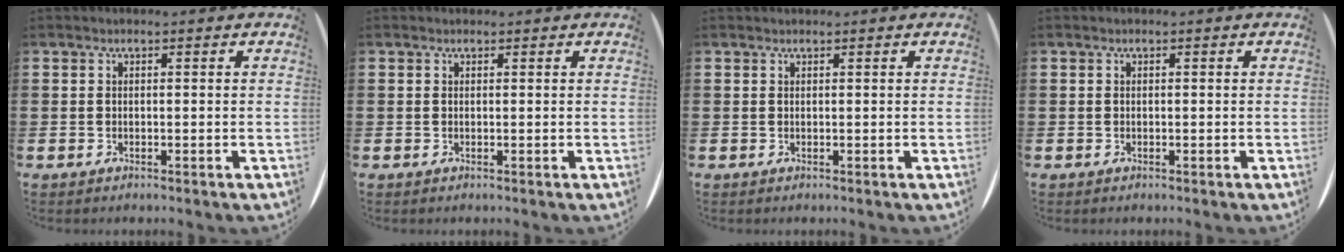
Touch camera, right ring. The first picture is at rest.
{"total": 0.0}
{"total": 0.0}
{"total": 0.0}